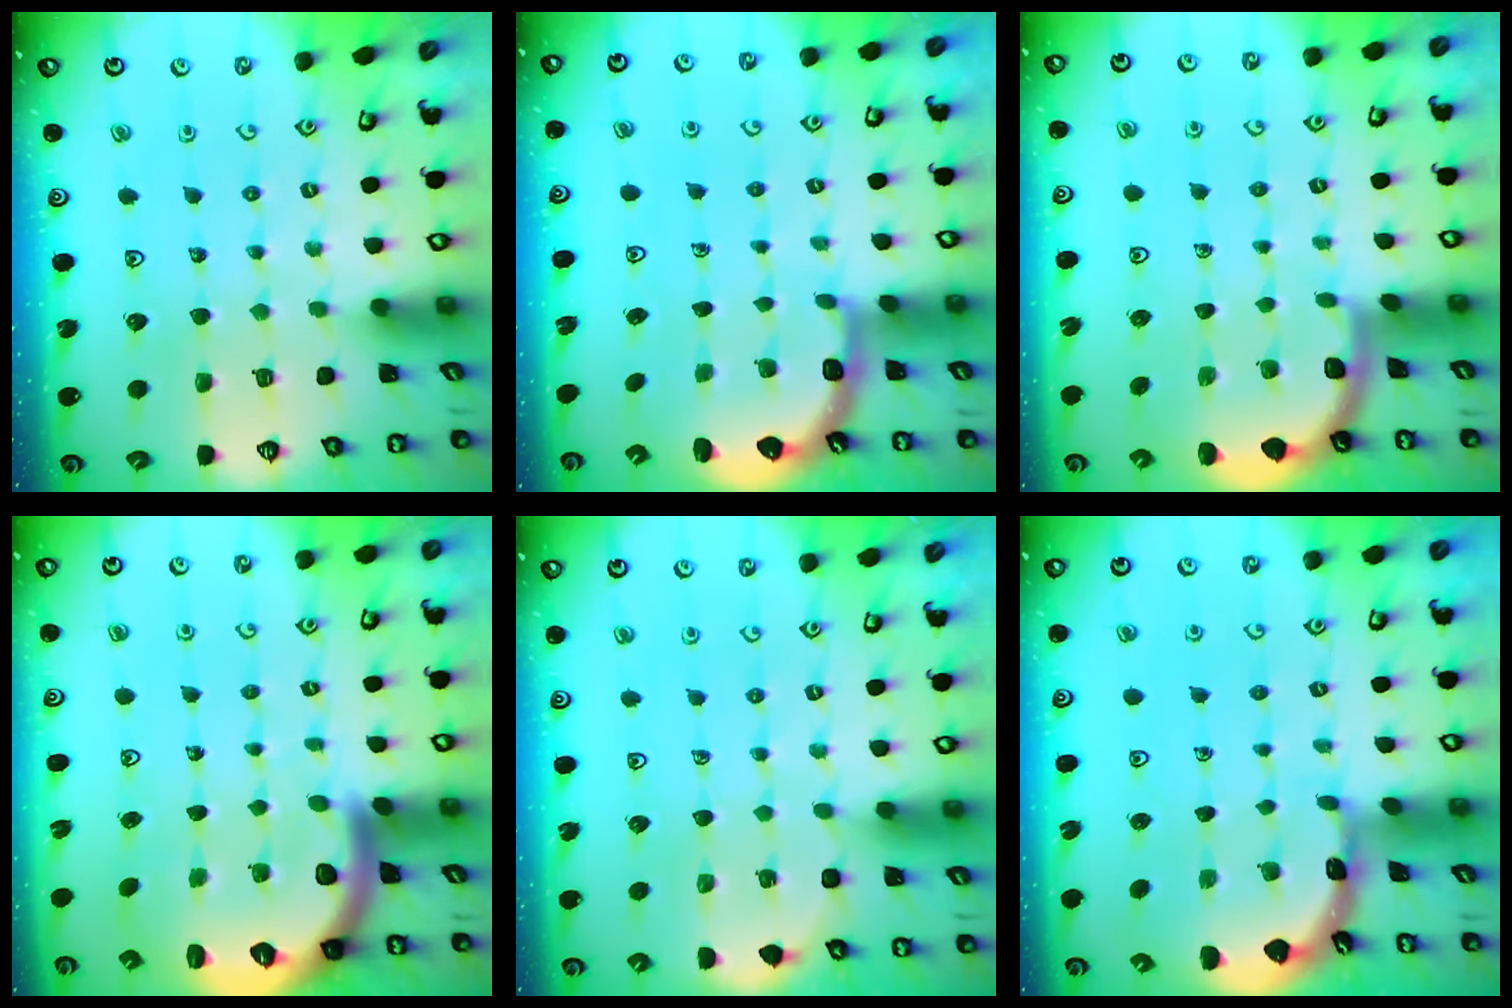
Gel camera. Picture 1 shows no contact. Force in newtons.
{"total": 2.8, "press": 2.2, "slide": 1.8}
{"total": 1.7, "press": 1.7, "slide": 0.1}
{"total": 4.6, "press": 4.6, "slide": 0.6}
{"total": 1.7, "press": 1.5, "slide": 0.8}
{"total": 1.6, "press": 1.6, "slide": 0.2}